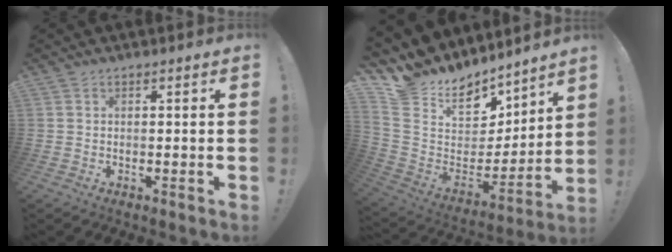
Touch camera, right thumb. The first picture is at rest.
{"total": 14.1, "force": [11.8, 7.4, 2.5], "torque": [-0.049, -0.106, 0.237]}